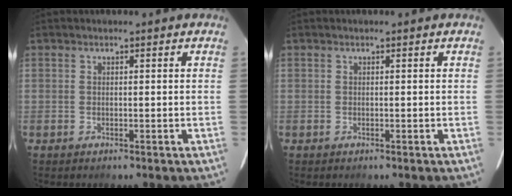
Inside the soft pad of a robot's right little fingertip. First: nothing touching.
{"total": 0.0}